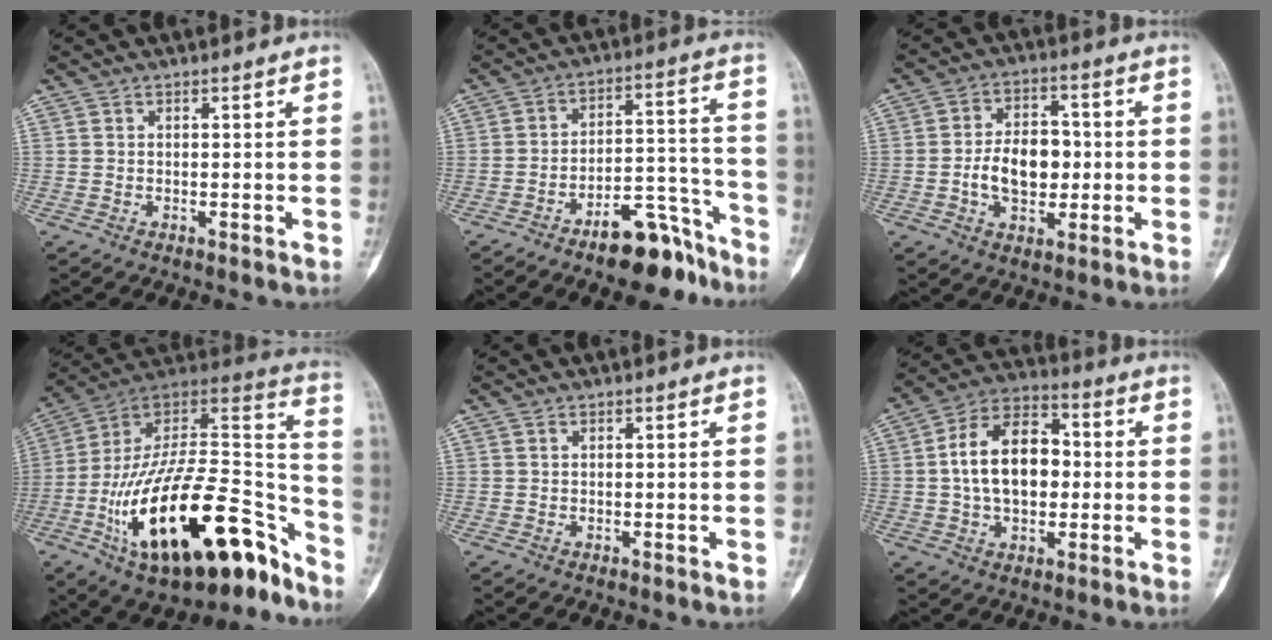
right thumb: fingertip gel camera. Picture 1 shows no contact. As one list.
[{"total": 12.3, "force": [-8.9, 4.8, 7.1], "torque": [-0.076, 0.089, -0.140]}, {"total": 10.5, "force": [-1.0, 6.9, 7.9], "torque": [-0.102, 0.018, -0.019]}, {"total": 33.3, "force": [-16.8, 14.3, 24.9], "torque": [-0.354, 0.079, -0.266]}, {"total": 0.0}, {"total": 15.2, "force": [0.5, 9.9, 11.6], "torque": [-0.174, 0.028, 0.002]}]